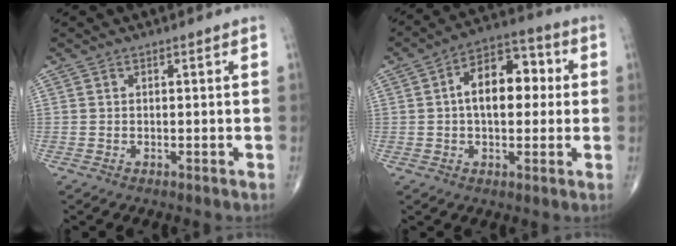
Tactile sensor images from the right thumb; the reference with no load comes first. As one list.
[{"total": 12.5, "force": [1.4, 7.3, 10.0], "torque": [-0.133, 0.029, 0.013]}]